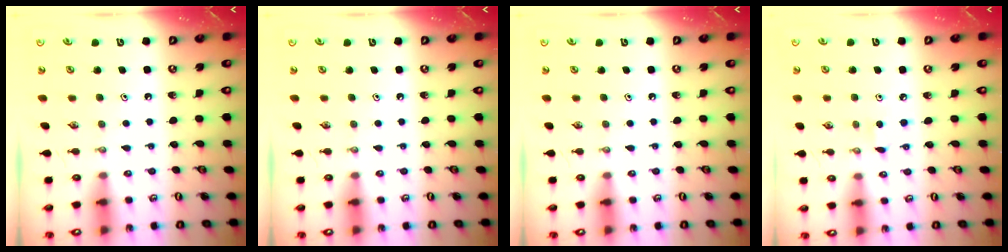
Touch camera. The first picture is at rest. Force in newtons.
{"total": 0.0}
{"total": 0.0}
{"total": 3.1, "press": 3.1, "slide": 0.4}